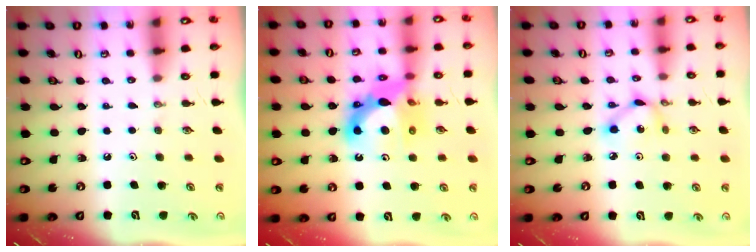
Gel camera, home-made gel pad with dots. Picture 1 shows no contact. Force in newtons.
{"total": 13.0, "press": 12.7, "slide": 2.6}
{"total": 5.5, "press": 5.5, "slide": 0.3}